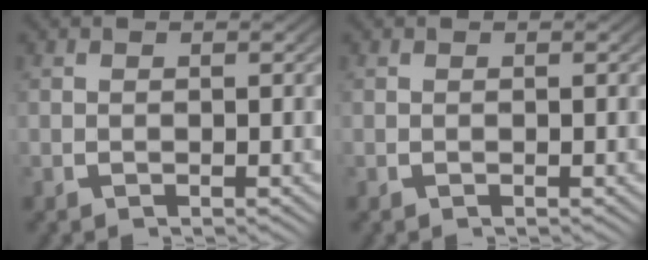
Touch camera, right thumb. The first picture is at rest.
{"total": 0.0}